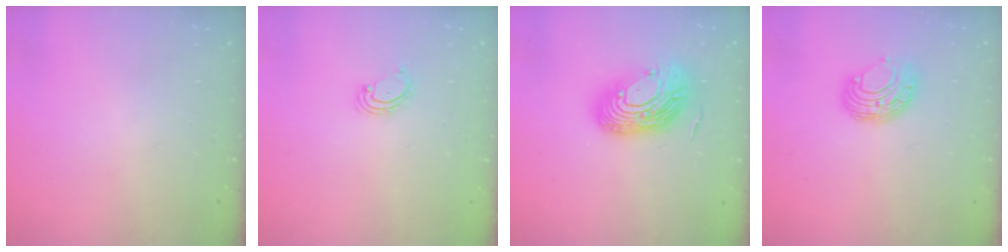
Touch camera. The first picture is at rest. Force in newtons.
{"total": 2.1, "press": 2.1, "slide": 0.3}
{"total": 16.3, "press": 16.2, "slide": 2.1}
{"total": 8.5, "press": 8.5, "slide": 0.4}